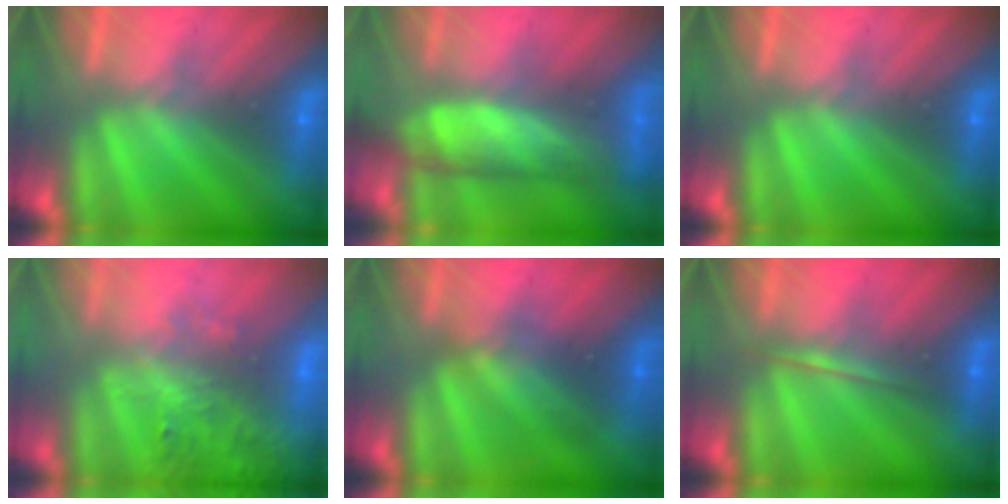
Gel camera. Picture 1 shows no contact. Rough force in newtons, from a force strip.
{"total": 8.2}
{"total": 0.0}
{"total": 6.9}
{"total": 2.7}
{"total": 1.7}